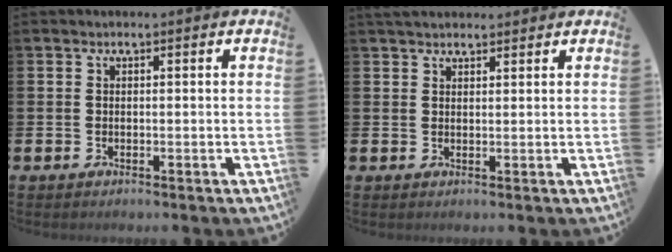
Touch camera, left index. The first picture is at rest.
{"total": 2.4, "force": [2.2, 0.8, 0.5], "torque": [0.001, -0.005, 0.039]}